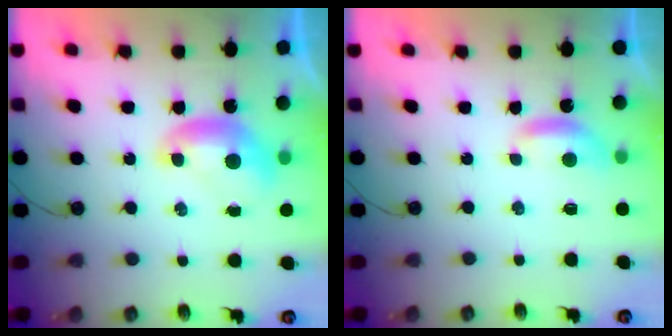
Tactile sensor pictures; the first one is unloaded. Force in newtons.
{"total": 1.1, "press": 1.0, "slide": 0.5}